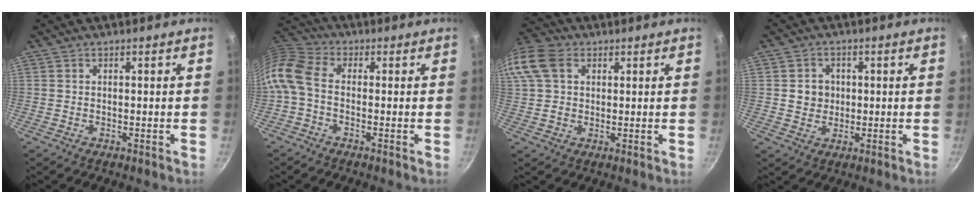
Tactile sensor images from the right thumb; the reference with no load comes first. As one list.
[{"total": 8.8, "force": [-1.6, 5.6, 6.6], "torque": [-0.146, 0.032, -0.054]}, {"total": 14.3, "force": [4.4, 10.9, 8.2], "torque": [-0.187, 0.027, 0.071]}, {"total": 4.4, "force": [0.4, 4.1, 1.7], "torque": [-0.004, 0.003, 0.006]}]